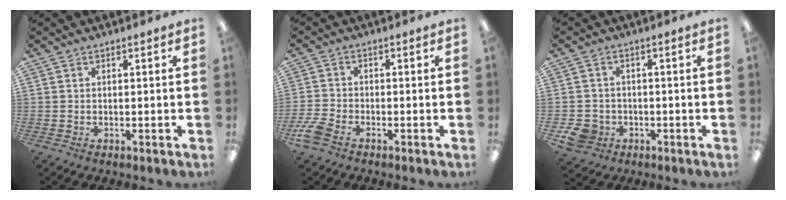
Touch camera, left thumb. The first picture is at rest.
{"total": 4.7, "force": [-3.3, 2.3, 2.4], "torque": [-0.057, 0.005, -0.064]}
{"total": 5.7, "force": [-2.8, 4.7, 1.6], "torque": [-0.037, 0.011, -0.053]}